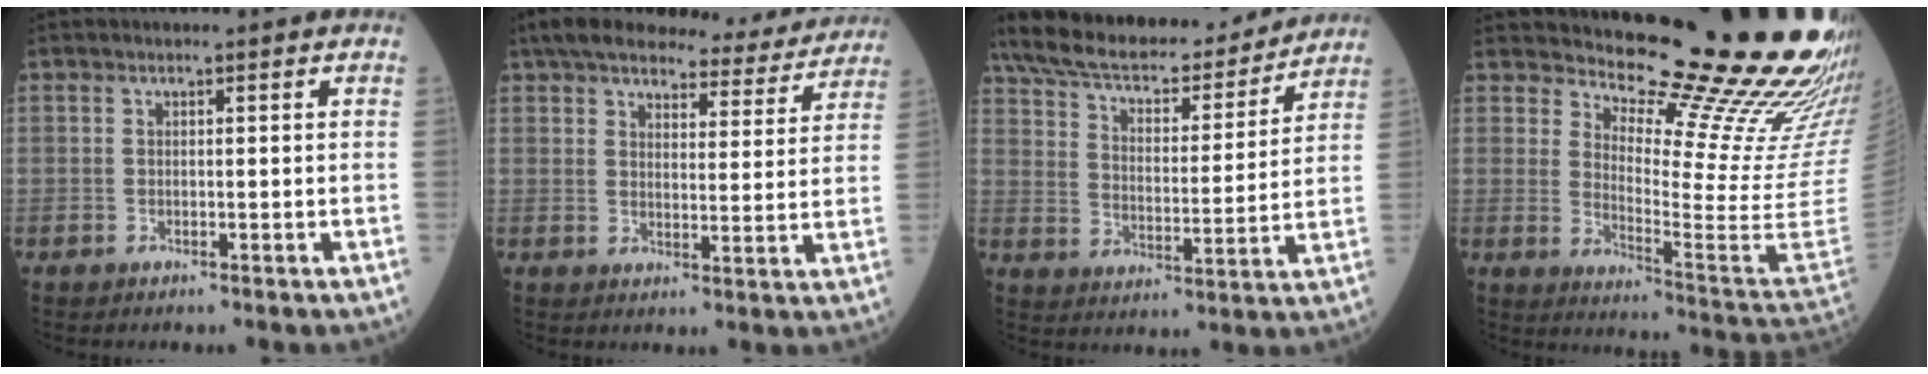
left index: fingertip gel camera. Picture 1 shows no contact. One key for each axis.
{"total": 17.4, "fx": 15.5, "fy": 4.5, "fz": 6.6, "tx": -0.083, "ty": 0.015, "tz": 0.193}
{"total": 23.7, "fx": 20.8, "fy": 6.0, "fz": 9.6, "tx": -0.172, "ty": 0.019, "tz": 0.307}
{"total": 24.6, "fx": 21.4, "fy": 1.1, "fz": 12.1, "tx": -0.174, "ty": -0.136, "tz": 0.271}